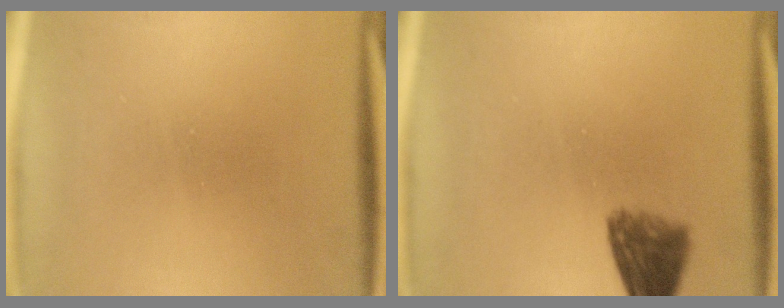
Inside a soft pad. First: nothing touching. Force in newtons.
{"total": 5.8}